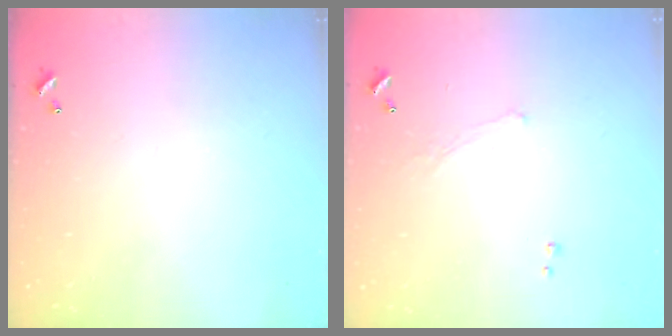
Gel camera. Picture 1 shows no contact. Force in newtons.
{"total": 1.1, "press": 1.0, "slide": 0.6}